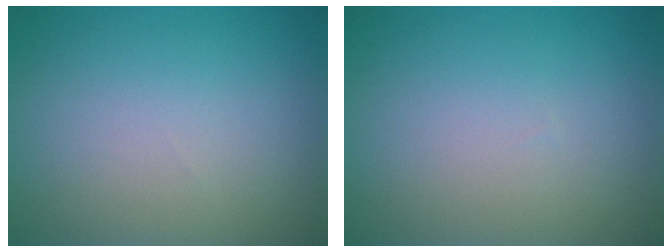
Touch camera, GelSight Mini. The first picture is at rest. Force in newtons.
{"total": 0.0}